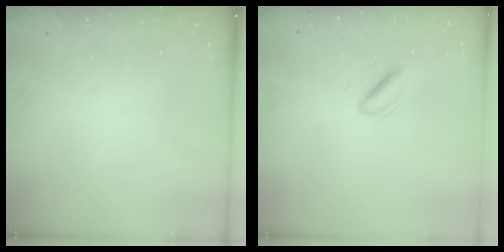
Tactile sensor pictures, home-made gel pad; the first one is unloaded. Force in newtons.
{"total": 2.0, "press": 1.8, "slide": 0.9}